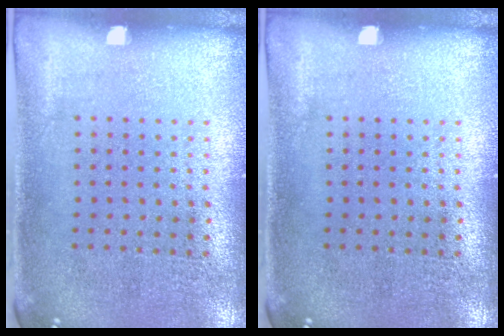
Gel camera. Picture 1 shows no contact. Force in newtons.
{"total": 0.0}